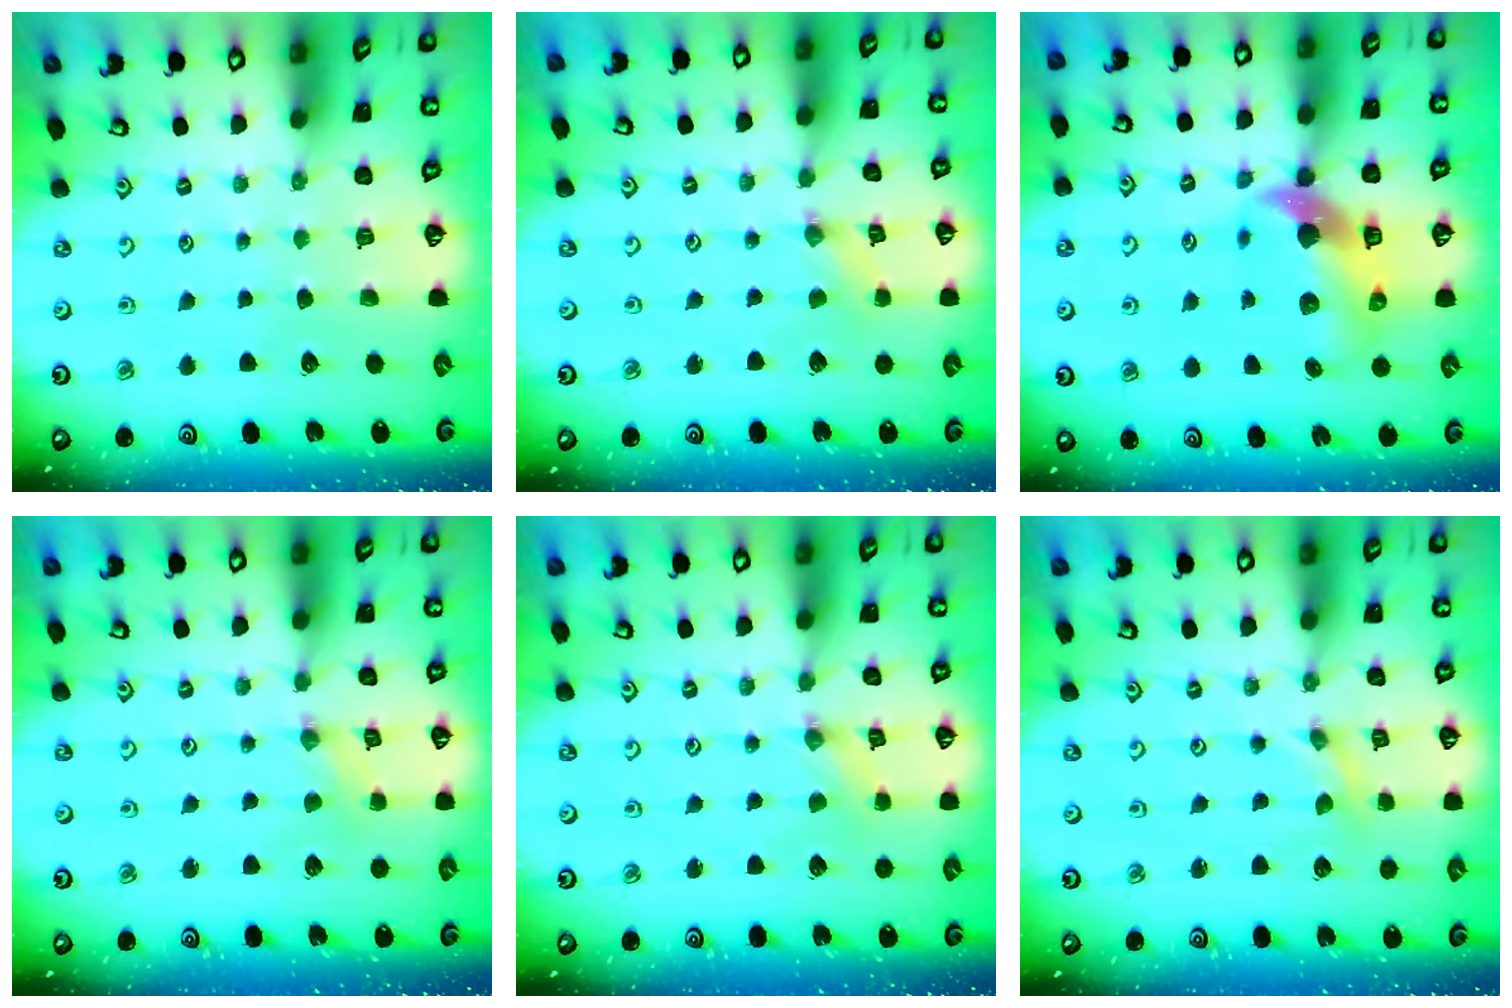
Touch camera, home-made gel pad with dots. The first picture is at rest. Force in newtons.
{"total": 0.9, "press": 0.9, "slide": 0.2}
{"total": 9.0, "press": 9.0, "slide": 1.3}
{"total": 1.3, "press": 1.3, "slide": 0.2}
{"total": 0.9, "press": 0.9, "slide": 0.2}
{"total": 0.0}